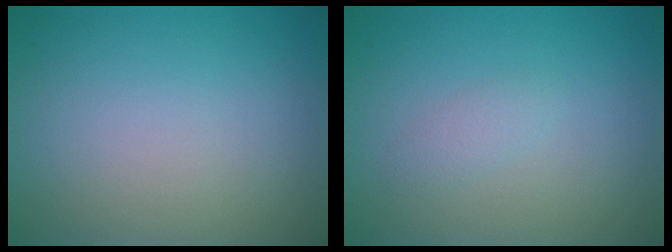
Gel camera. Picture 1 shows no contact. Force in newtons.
{"total": 1.0, "press": 1.0, "slide": 0.0}